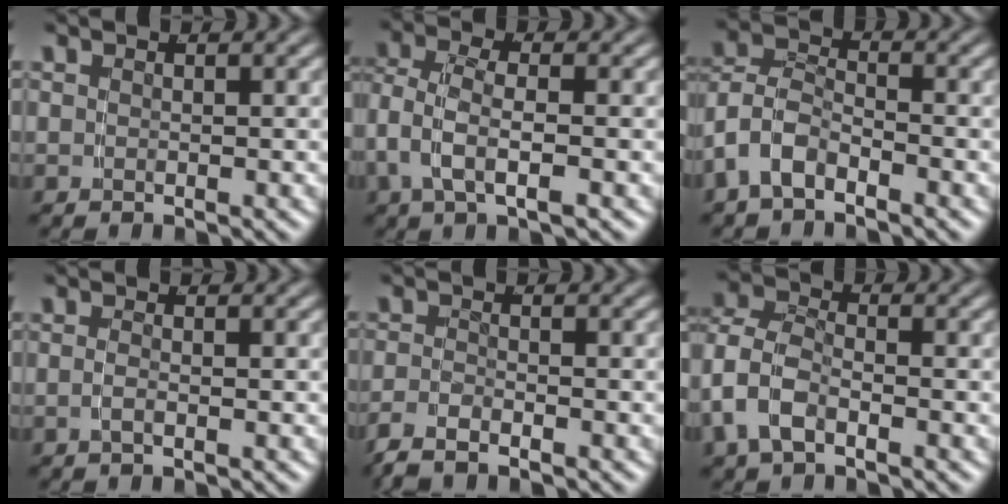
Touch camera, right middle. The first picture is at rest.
{"total": 3.8, "force": [-0.3, 2.0, 3.2], "torque": [-0.080, -0.014, -0.001]}
{"total": 7.0, "force": [-2.5, 6.0, 2.7], "torque": [-0.086, -0.025, -0.049]}
{"total": 1.0, "force": [-0.7, -0.3, 0.6], "torque": [-0.019, -0.009, -0.009]}
{"total": 2.5, "force": [-2.1, 0.8, 1.0], "torque": [-0.029, -0.009, -0.036]}
{"total": 6.2, "force": [-1.2, 5.1, 3.3], "torque": [-0.094, -0.018, -0.021]}